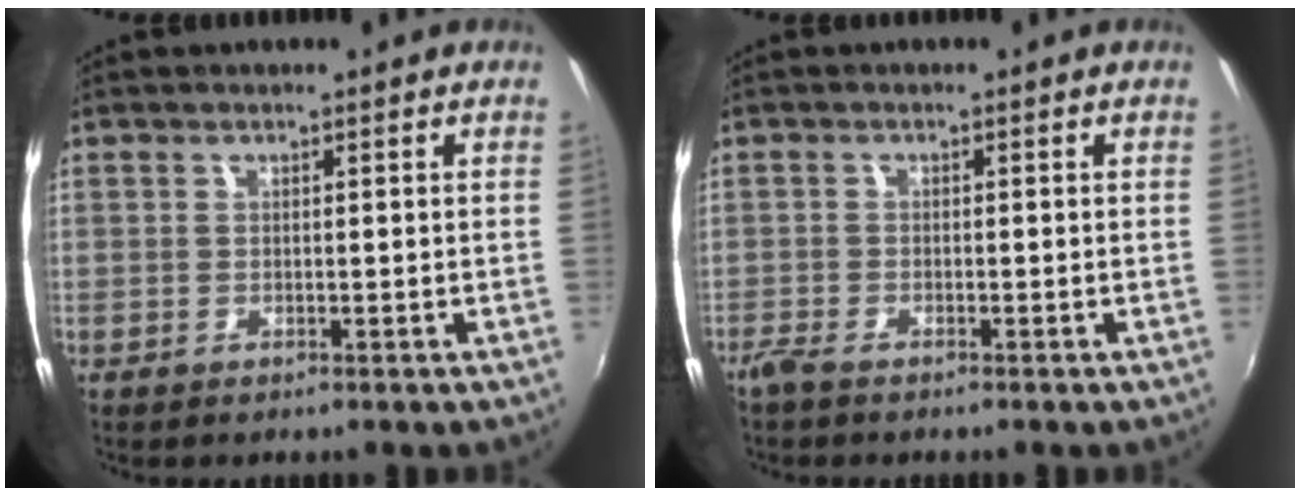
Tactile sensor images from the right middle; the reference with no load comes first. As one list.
[{"total": 1.9, "force": [-1.7, 0.2, 0.9], "torque": [-0.024, -0.007, -0.036]}]